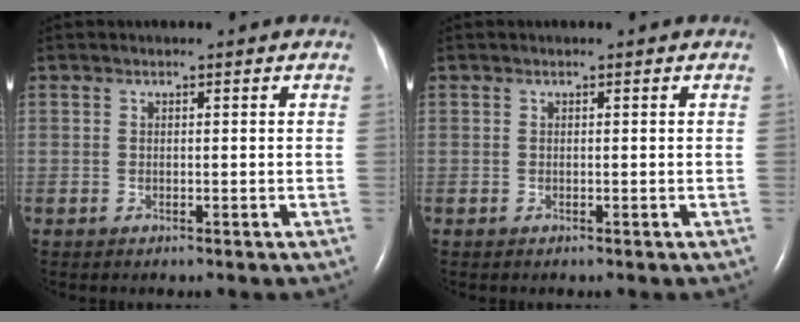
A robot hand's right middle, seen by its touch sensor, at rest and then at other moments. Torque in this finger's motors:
{"motor_torque": [-0.09, 0.12, 0.00, 0.00]}